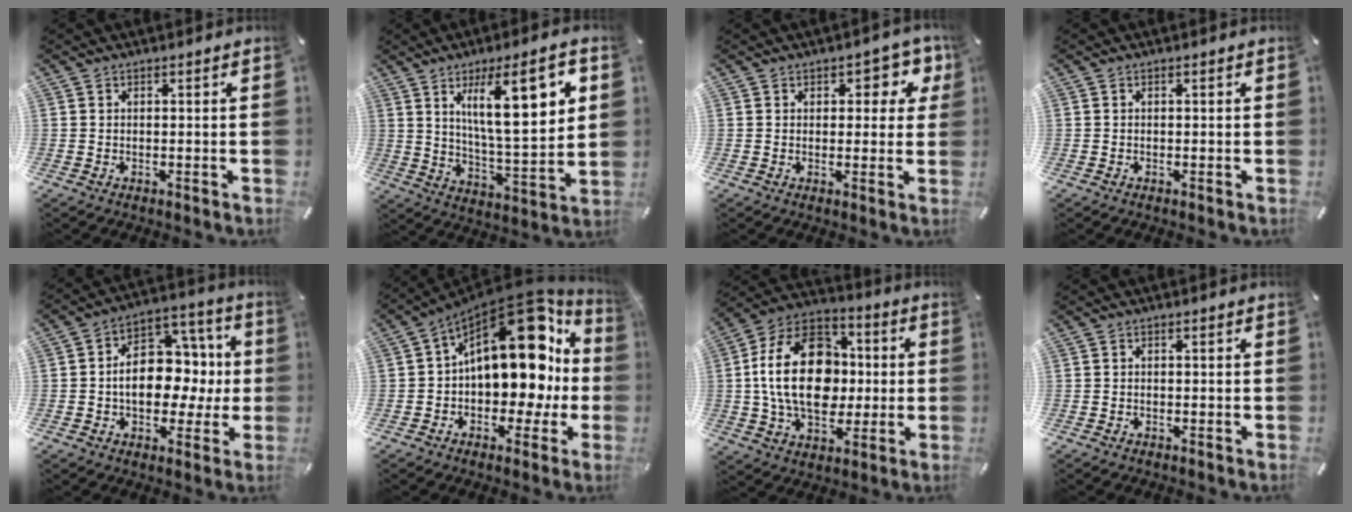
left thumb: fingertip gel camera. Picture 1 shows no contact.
{"total": 18.6, "force": [7.6, 5.6, 16.0], "torque": [-0.248, -0.017, 0.114]}
{"total": 6.2, "force": [2.7, 3.9, 4.0], "torque": [-0.031, -0.012, 0.038]}
{"total": 0.0}
{"total": 14.4, "force": [-1.4, 10.7, 9.5], "torque": [-0.138, 0.005, -0.019]}
{"total": 21.9, "force": [5.8, 12.9, 16.8], "torque": [-0.237, -0.045, 0.095]}
{"total": 22.9, "force": [-0.2, 16.4, 16.0], "torque": [-0.316, 0.011, -0.005]}
{"total": 0.5, "force": [-0.4, 0.3, 0.2], "torque": [-0.003, 0.002, -0.009]}